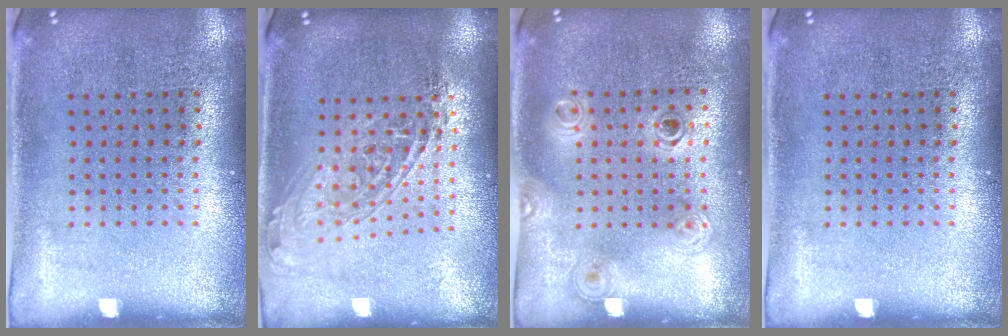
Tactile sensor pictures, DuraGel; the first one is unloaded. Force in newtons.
{"total": 1.7, "press": 1.4, "slide": 1.0}
{"total": 1.2, "press": 1.1, "slide": 0.5}
{"total": 0.0}